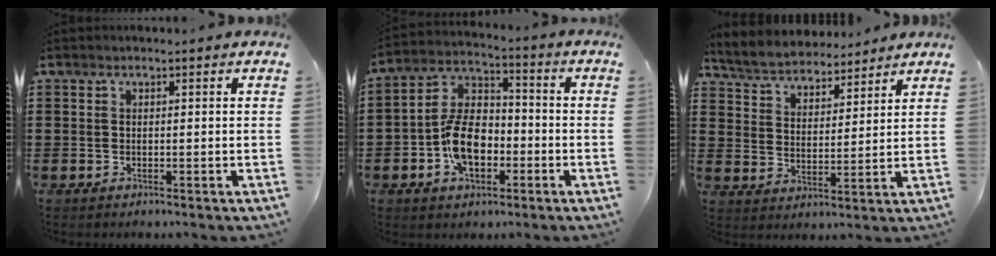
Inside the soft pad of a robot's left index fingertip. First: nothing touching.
{"total": 9.4, "force": [-2.9, 5.8, 6.8], "torque": [-0.160, 0.013, -0.061]}
{"total": 5.1, "force": [5.0, 0.9, 0.5], "torque": [-0.035, -0.027, 0.087]}